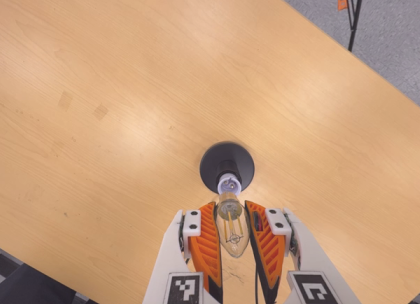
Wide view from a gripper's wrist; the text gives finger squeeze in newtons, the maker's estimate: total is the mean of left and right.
{"total": 20.4, "left": 23.0, "right": 17.7}